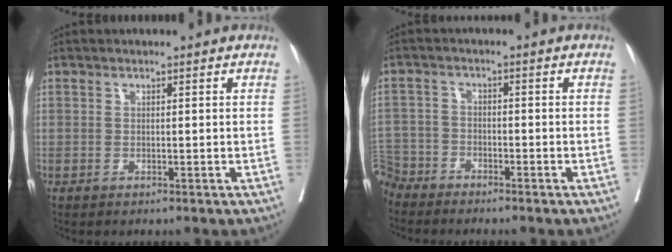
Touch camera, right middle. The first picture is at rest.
{"total": 5.8, "force": [-5.6, 1.5, 0.2], "torque": [0.004, 0.001, -0.111]}